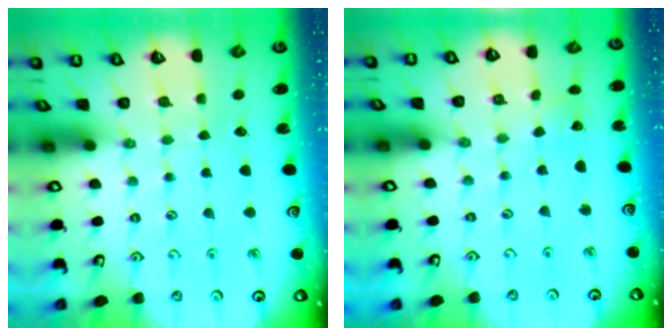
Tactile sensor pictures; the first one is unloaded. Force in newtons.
{"total": 2.8, "press": 2.8, "slide": 0.3}